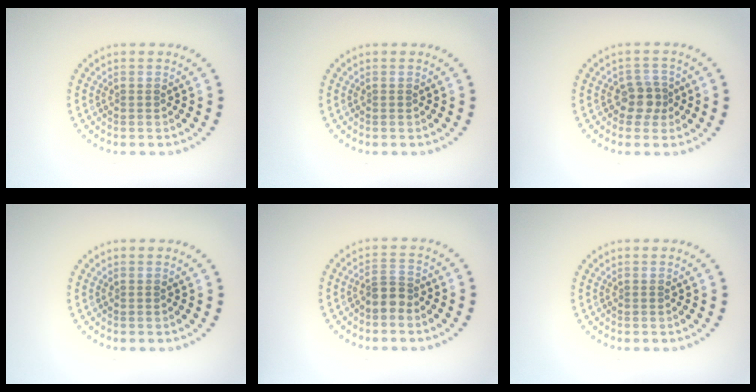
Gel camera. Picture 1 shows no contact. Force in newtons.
{"total": 0.0}
{"total": 2.3, "press": 1.9, "slide": 1.2}
{"total": 0.0}
{"total": 2.1, "press": 1.7, "slide": 1.3}
{"total": 0.0}